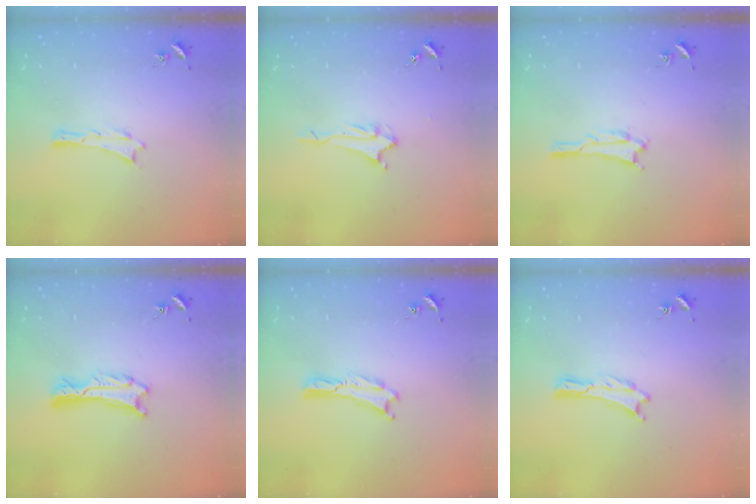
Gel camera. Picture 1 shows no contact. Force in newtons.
{"total": 2.0, "press": 2.0, "slide": 0.4}
{"total": 1.1, "press": 1.1, "slide": 0.1}
{"total": 1.2, "press": 1.2, "slide": 0.1}
{"total": 0.0}
{"total": 0.0}